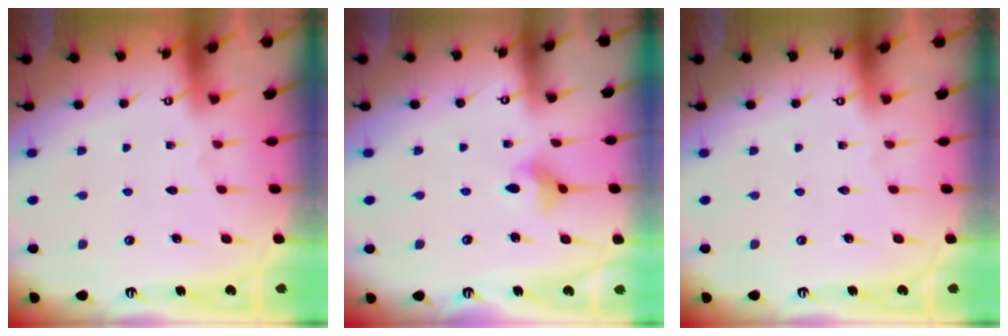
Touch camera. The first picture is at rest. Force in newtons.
{"total": 2.7, "press": 2.7, "slide": 0.4}
{"total": 0.0}